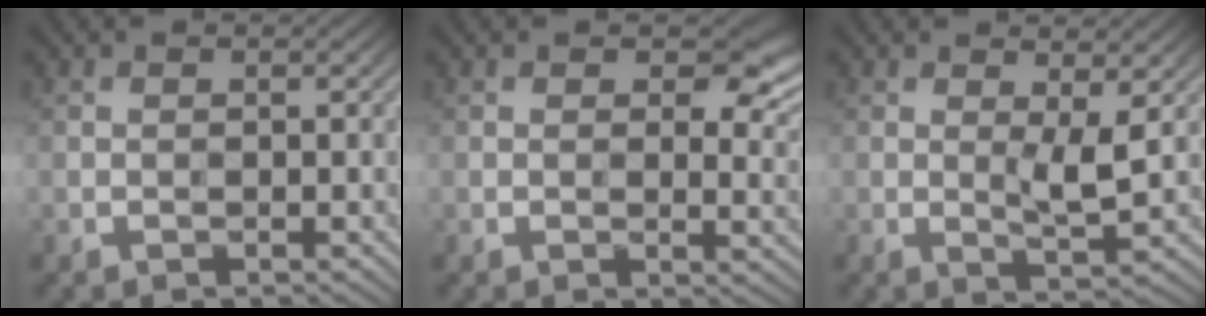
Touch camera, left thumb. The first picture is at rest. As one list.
[{"total": 5.8, "force": [2.4, 3.3, 4.2], "torque": [-0.056, -0.008, 0.034]}, {"total": 3.3, "force": [0.8, 0.6, 3.1], "torque": [-0.063, -0.006, 0.017]}]